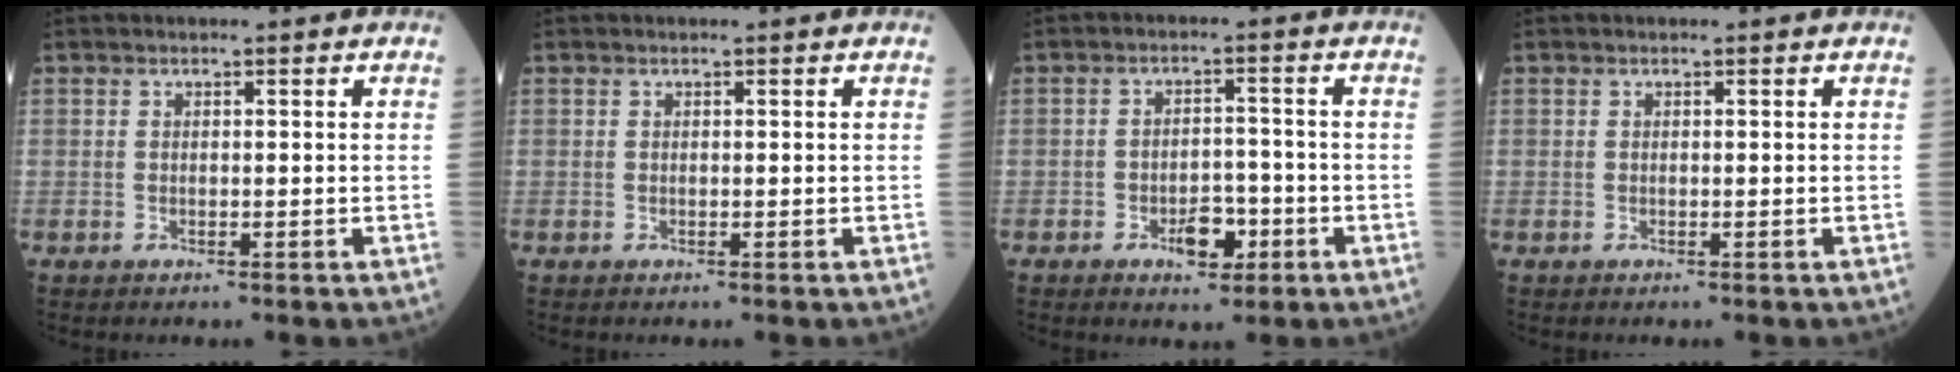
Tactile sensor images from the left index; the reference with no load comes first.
{"total": 0.0}
{"total": 4.9, "force": [-2.4, 2.6, 3.4], "torque": [-0.049, 0.008, -0.034]}
{"total": 0.0}